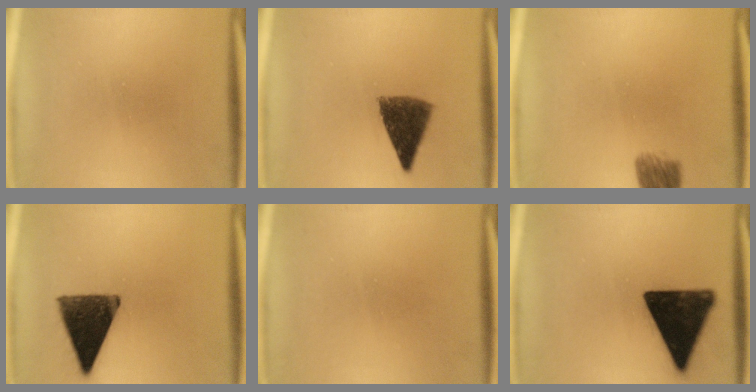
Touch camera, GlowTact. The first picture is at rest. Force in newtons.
{"total": 6.4}
{"total": 3.9}
{"total": 12.9}
{"total": 1.7}
{"total": 14.4}